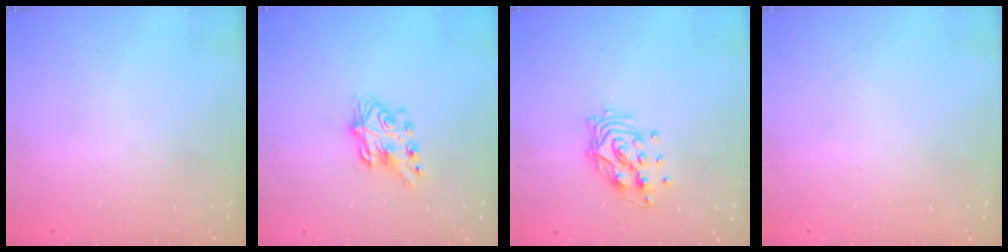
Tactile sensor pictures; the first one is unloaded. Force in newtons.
{"total": 6.9, "press": 6.9, "slide": 0.3}
{"total": 10.8, "press": 10.8, "slide": 0.7}
{"total": 0.0}